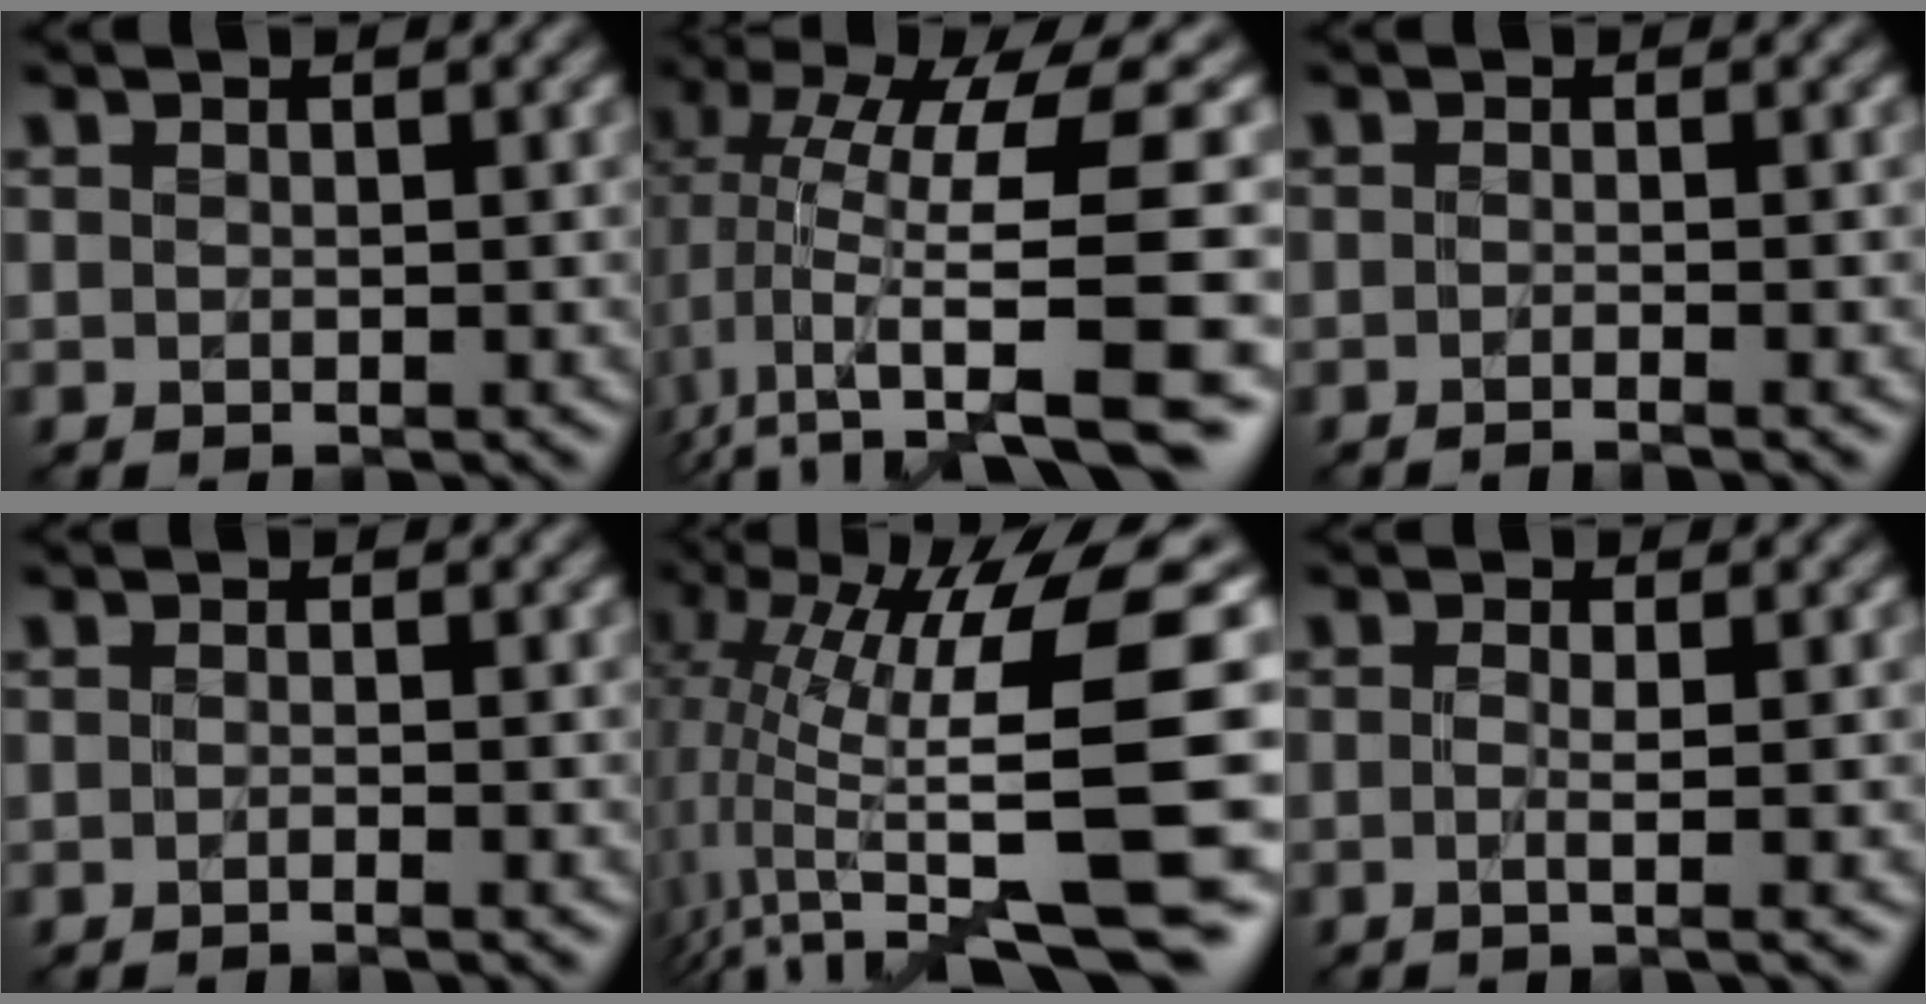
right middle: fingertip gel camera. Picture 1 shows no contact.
{"total": 11.9, "force": [0.5, 3.9, 11.3], "torque": [-0.200, -0.005, 0.017]}
{"total": 1.8, "force": [-0.8, 0.5, 1.5], "torque": [-0.005, -0.009, -0.026]}
{"total": 1.4, "force": [-0.6, 0.5, 1.2], "torque": [-0.006, -0.009, -0.023]}
{"total": 13.5, "force": [0.0, 3.1, 13.1], "torque": [-0.224, 0.002, 0.016]}
{"total": 2.3, "force": [-0.3, 0.8, 2.2], "torque": [-0.026, -0.012, -0.019]}